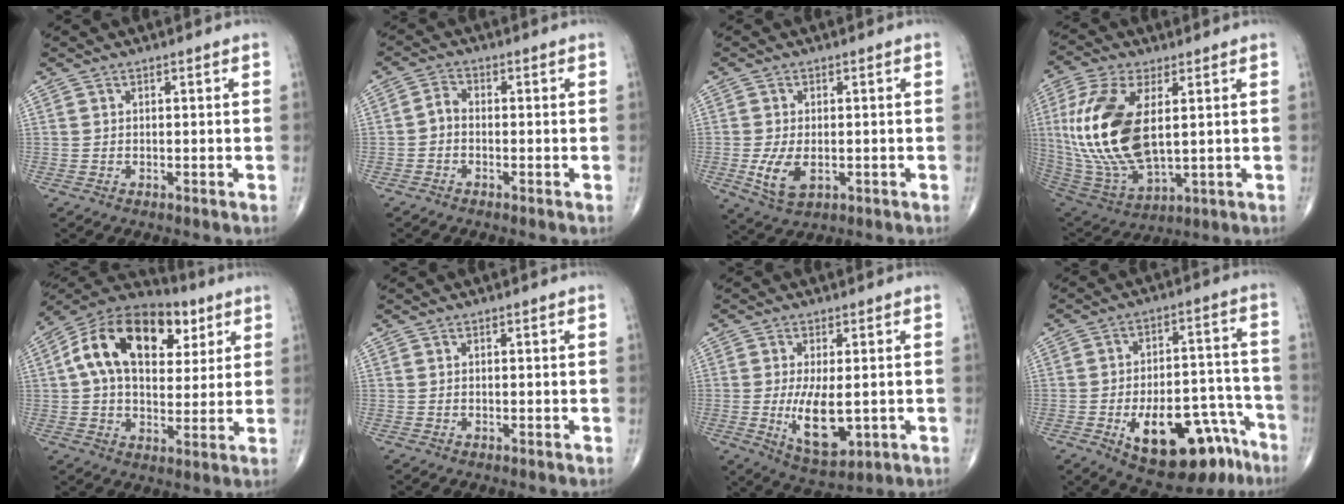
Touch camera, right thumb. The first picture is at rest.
{"total": 2.3, "force": [-0.8, 1.5, 1.6], "torque": [-0.026, 0.012, -0.026]}
{"total": 6.2, "force": [-1.3, 3.5, 5.0], "torque": [-0.099, -0.010, -0.016]}
{"total": 20.6, "force": [2.8, 9.9, 17.9], "torque": [-0.388, -0.020, 0.063]}
{"total": 21.3, "force": [6.7, 13.1, 15.3], "torque": [-0.236, 0.013, 0.101]}
{"total": 0.0}
{"total": 9.4, "force": [-1.1, 4.0, 8.4], "torque": [-0.143, -0.023, -0.007]}
{"total": 19.3, "force": [-10.0, 9.2, 13.7], "torque": [-0.167, 0.072, -0.133]}